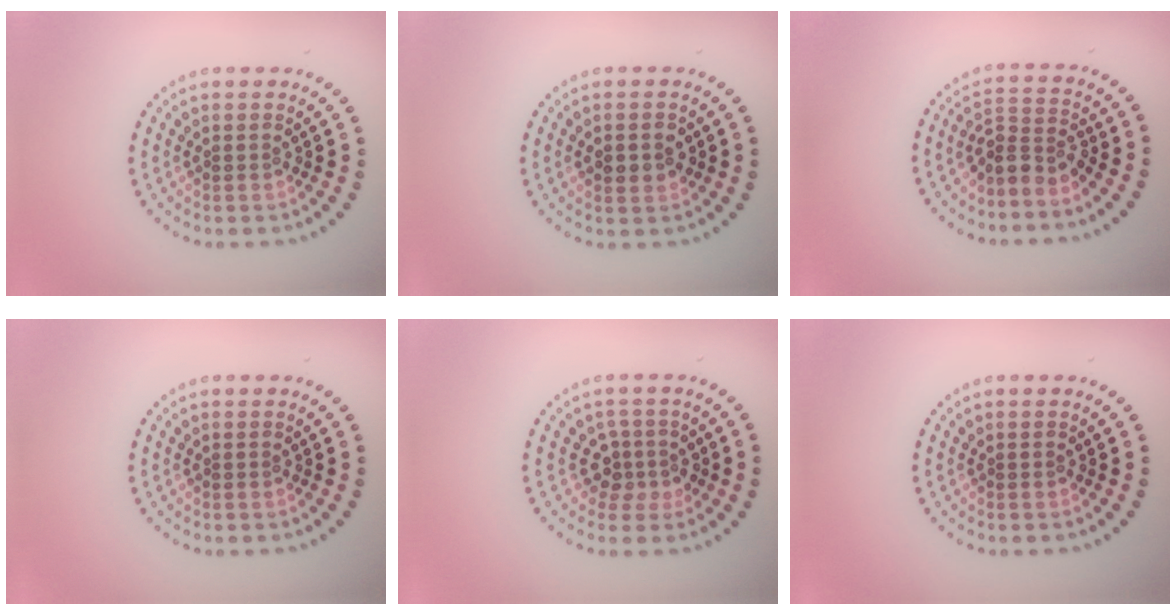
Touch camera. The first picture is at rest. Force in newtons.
{"total": 2.5, "press": 2.5, "slide": 0.2}
{"total": 2.8, "press": 2.1, "slide": 1.9}
{"total": 0.0}
{"total": 2.5, "press": 1.9, "slide": 1.6}
{"total": 0.0}